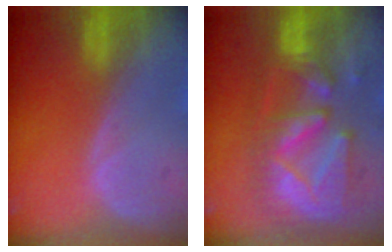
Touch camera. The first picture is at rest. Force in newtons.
{"total": 11.2, "press": 10.7, "slide": 3.2}